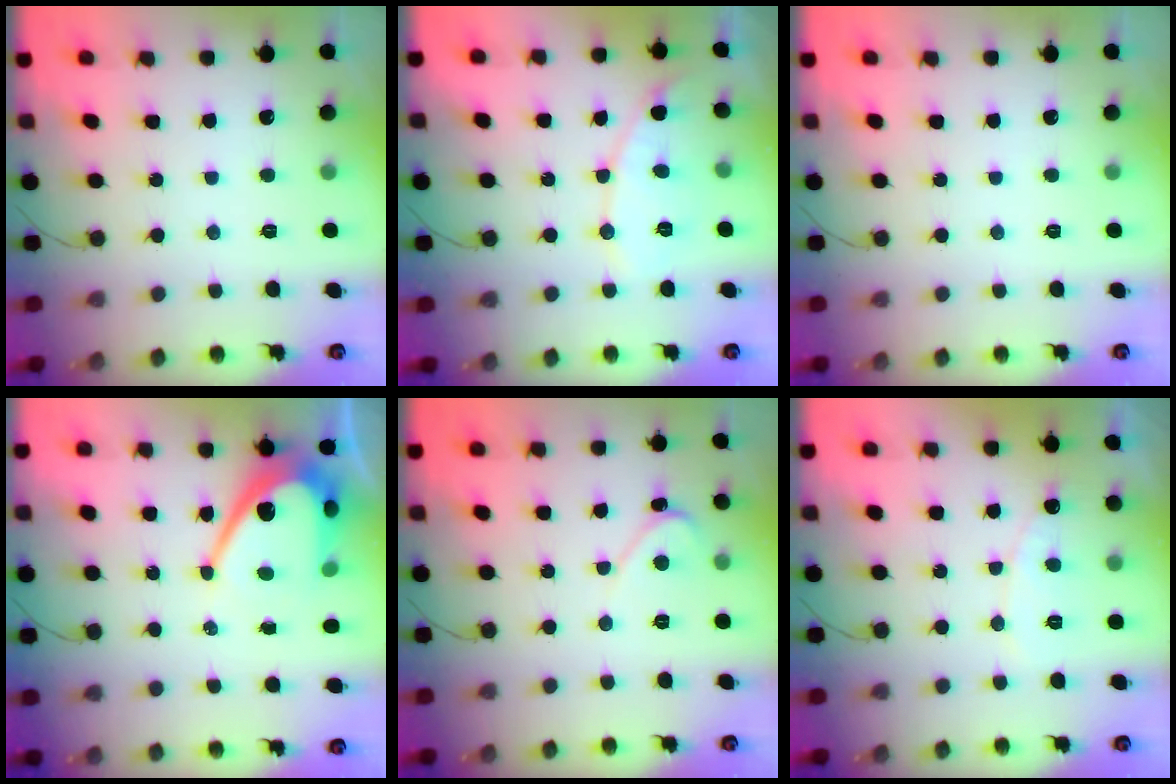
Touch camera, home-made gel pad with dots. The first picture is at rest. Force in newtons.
{"total": 8.1, "press": 8.1, "slide": 0.4}
{"total": 0.0}
{"total": 11.7, "press": 11.7, "slide": 0.9}
{"total": 2.1, "press": 2.1, "slide": 0.2}
{"total": 6.3, "press": 6.3, "slide": 0.4}